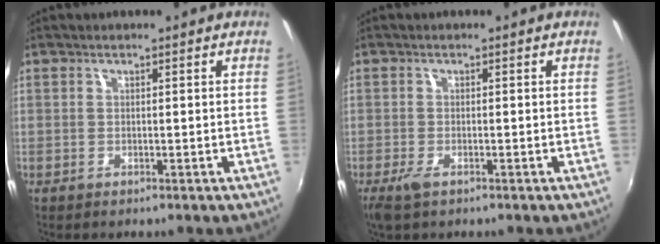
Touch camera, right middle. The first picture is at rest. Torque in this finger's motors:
{"motor_torque": [0.76, -0.51, 0.18, 0.02]}